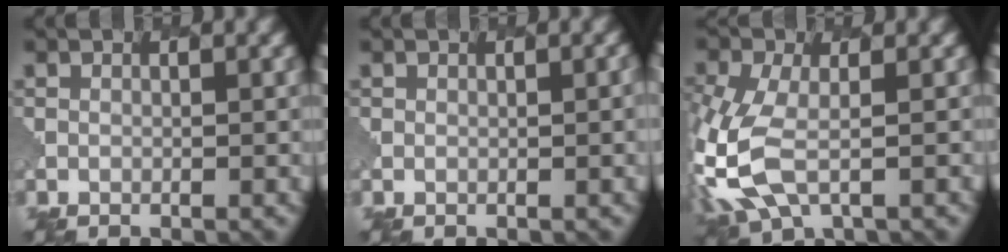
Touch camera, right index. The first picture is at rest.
{"total": 1.5, "force": [0.2, 0.6, 1.4], "torque": [-0.002, 0.007, 0.007]}
{"total": 5.3, "force": [-1.6, 2.8, 4.2], "torque": [-0.126, -0.008, -0.038]}